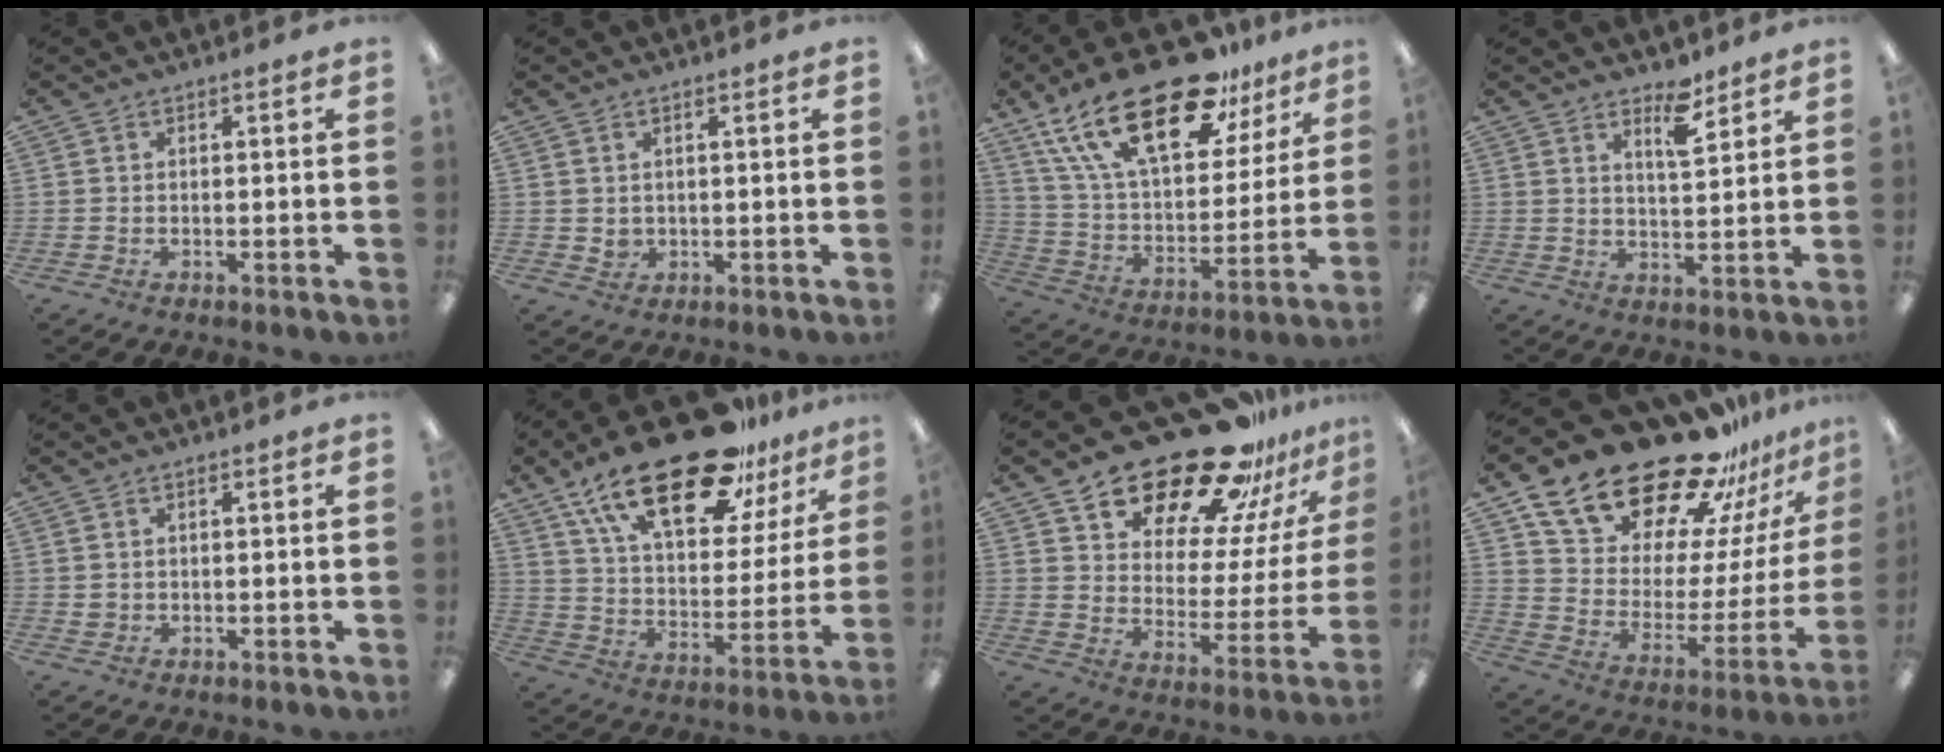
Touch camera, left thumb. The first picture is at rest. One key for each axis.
{"total": 2.2, "fx": 0.9, "fy": 1.9, "fz": 0.7, "tx": -0.008, "ty": -0.001, "tz": 0.015}
{"total": 27.7, "fx": 17.7, "fy": 11.8, "fz": 17.8, "tx": -0.321, "ty": -0.100, "tz": 0.306}
{"total": 6.6, "fx": 4.8, "fy": 2.2, "fz": 3.9, "tx": -0.041, "ty": -0.034, "tz": 0.077}
{"total": 1.2, "fx": 0.6, "fy": 1.0, "fz": 0.2, "tx": -0.006, "ty": 0.003, "tz": 0.011}
{"total": 26.4, "fx": 18.5, "fy": 10.5, "fz": 15.8, "tx": -0.264, "ty": -0.105, "tz": 0.315}
{"total": 24.9, "fx": 20.0, "fy": 10.3, "fz": 10.7, "tx": -0.164, "ty": -0.140, "tz": 0.347}
{"total": 25.5, "fx": 20.5, "fy": 11.2, "fz": 10.2, "tx": -0.162, "ty": -0.153, "tz": 0.370}